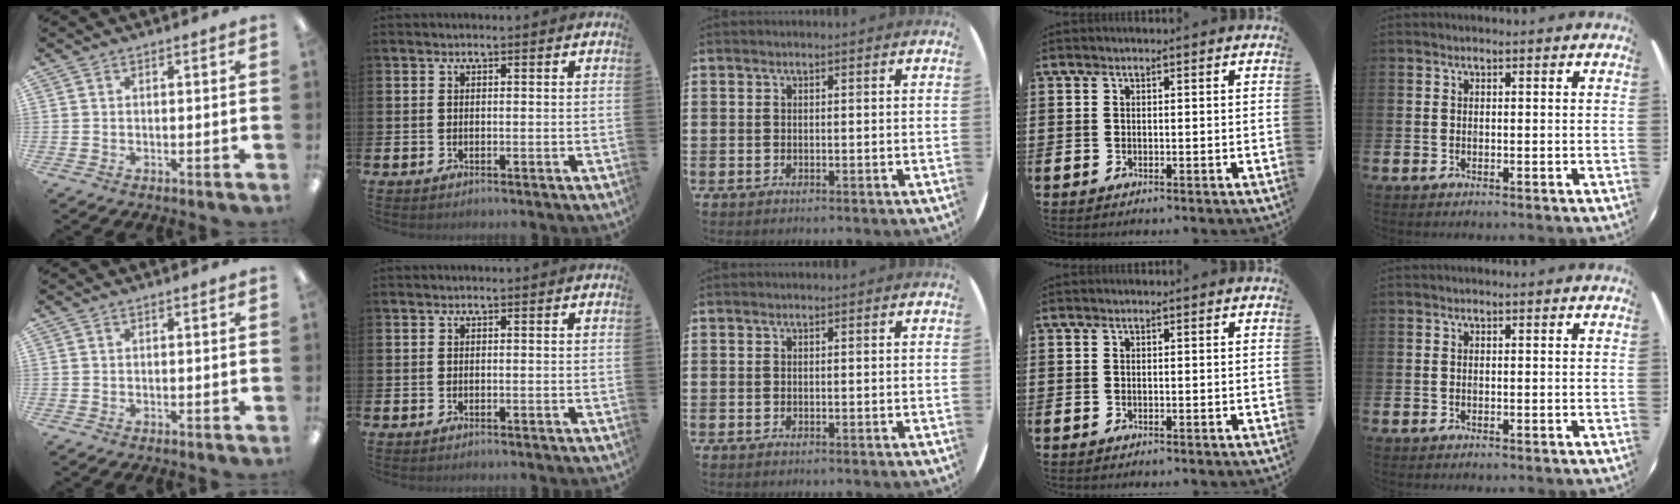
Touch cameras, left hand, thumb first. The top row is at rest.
{}